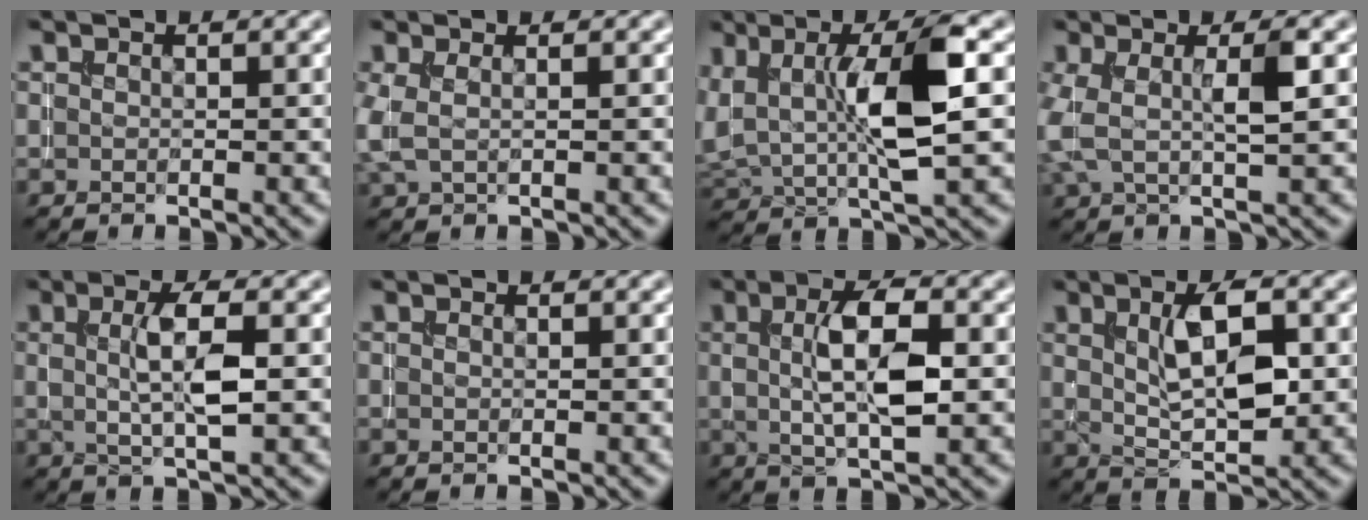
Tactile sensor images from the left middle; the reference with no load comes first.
{"total": 1.5, "force": [0.2, 0.7, 1.3], "torque": [-0.040, 0.004, 0.000]}
{"total": 8.9, "force": [1.8, 2.9, 8.1], "torque": [-0.145, 0.011, 0.028]}
{"total": 3.5, "force": [0.5, 0.8, 3.4], "torque": [-0.076, 0.009, 0.005]}
{"total": 4.0, "force": [0.5, 0.8, 3.9], "torque": [-0.072, 0.006, 0.009]}
{"total": 0.0}
{"total": 5.8, "force": [0.8, 1.8, 5.5], "torque": [-0.095, 0.010, 0.011]}
{"total": 5.2, "force": [1.2, 2.0, 4.7], "torque": [-0.084, 0.005, 0.023]}